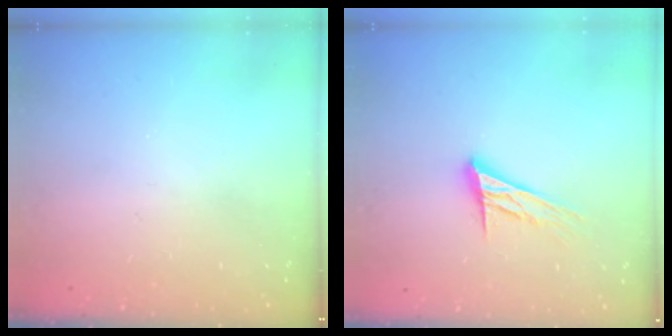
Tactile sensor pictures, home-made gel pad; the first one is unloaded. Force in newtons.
{"total": 15.2, "press": 15.0, "slide": 2.7}